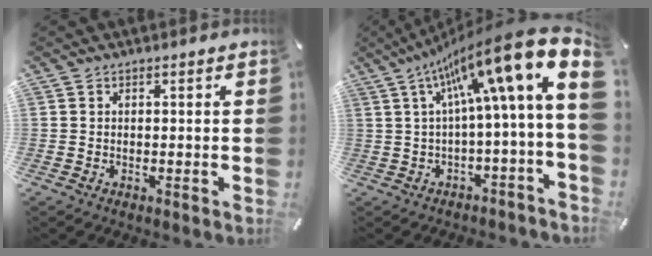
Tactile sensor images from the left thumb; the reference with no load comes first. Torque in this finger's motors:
{"motor_torque": [0.29, 1.92, 2.64, -0.13, 0.30]}